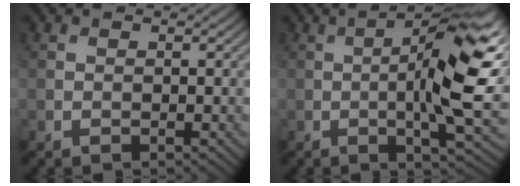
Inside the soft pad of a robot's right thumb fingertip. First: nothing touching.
{"total": 12.0, "force": [0.0, 2.5, 11.8], "torque": [-0.191, 0.008, 0.006]}